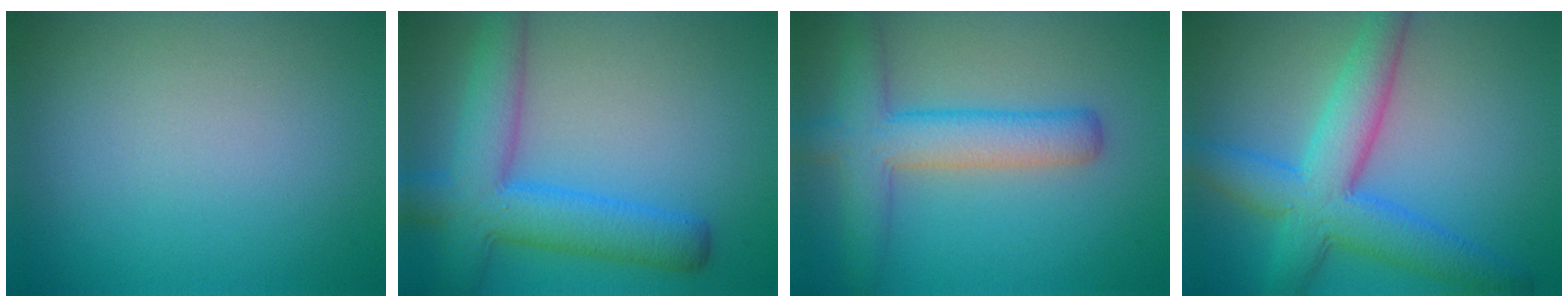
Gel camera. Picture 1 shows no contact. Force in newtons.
{"total": 7.3, "press": 7.3, "slide": 0.2}
{"total": 5.6, "press": 5.6, "slide": 0.1}
{"total": 7.0, "press": 7.0, "slide": 0.2}